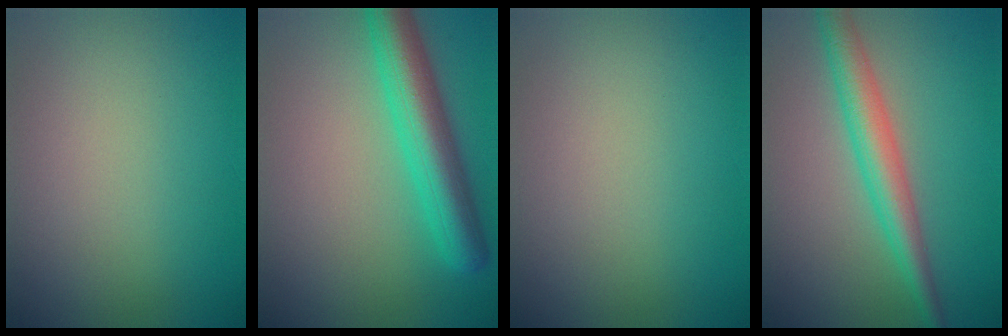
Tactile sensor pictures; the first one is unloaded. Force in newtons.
{"total": 6.0, "press": 6.0, "slide": 0.3}
{"total": 0.0}
{"total": 4.3, "press": 4.3, "slide": 0.1}